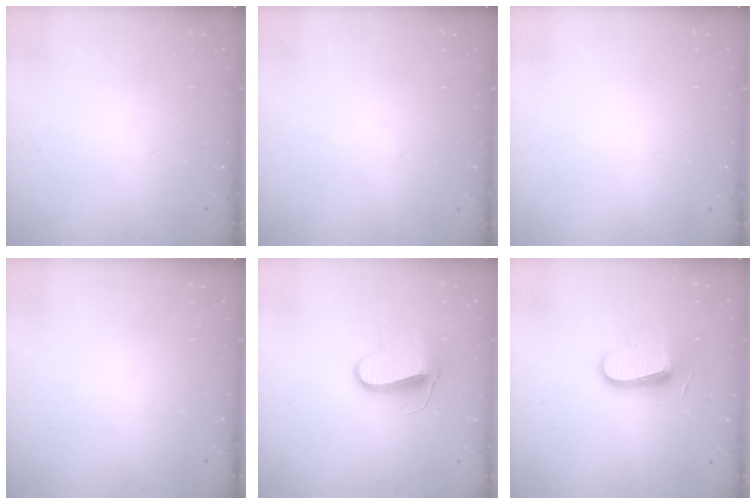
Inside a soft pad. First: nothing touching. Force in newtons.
{"total": 0.0}
{"total": 0.0}
{"total": 0.0}
{"total": 10.7, "press": 10.7, "slide": 0.7}
{"total": 11.6, "press": 11.6, "slide": 0.5}